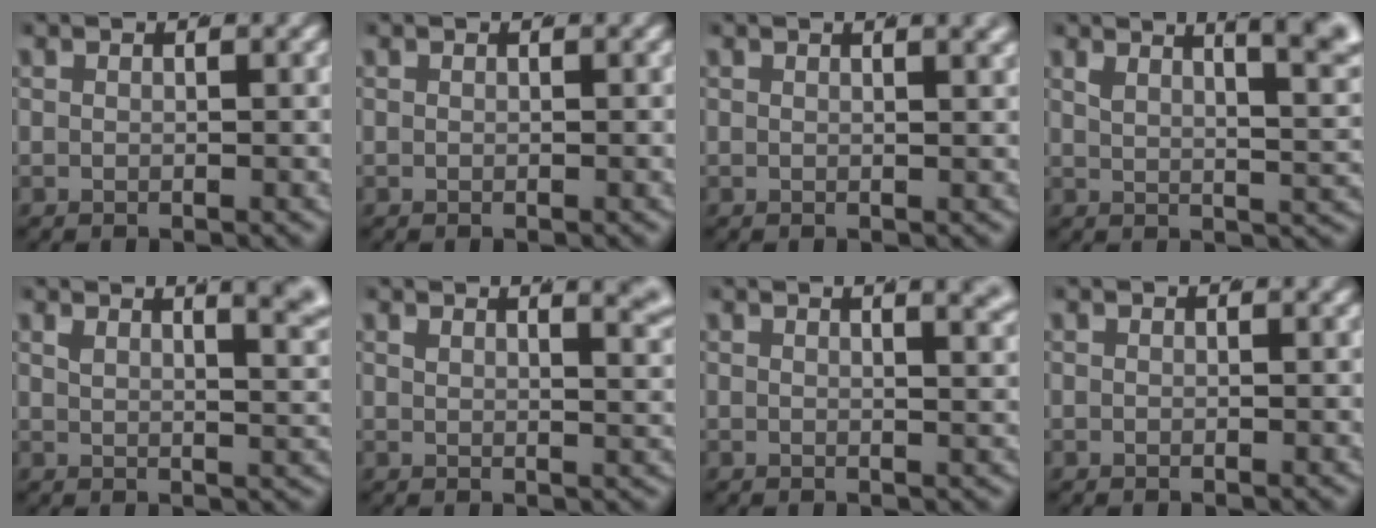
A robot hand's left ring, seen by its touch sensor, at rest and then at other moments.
{"total": 0.0}
{"total": 1.6, "force": [1.0, 0.1, 1.2], "torque": [-0.009, 0.006, 0.013]}
{"total": 9.6, "force": [4.4, 3.7, 7.6], "torque": [-0.078, 0.012, 0.065]}
{"total": 8.0, "force": [4.4, 3.3, 5.9], "torque": [-0.053, 0.018, 0.059]}
{"total": 5.3, "force": [3.3, 1.8, 3.7], "torque": [-0.027, 0.010, 0.046]}
{"total": 4.8, "force": [2.9, 1.6, 3.5], "torque": [-0.027, 0.015, 0.036]}
{"total": 0.0}